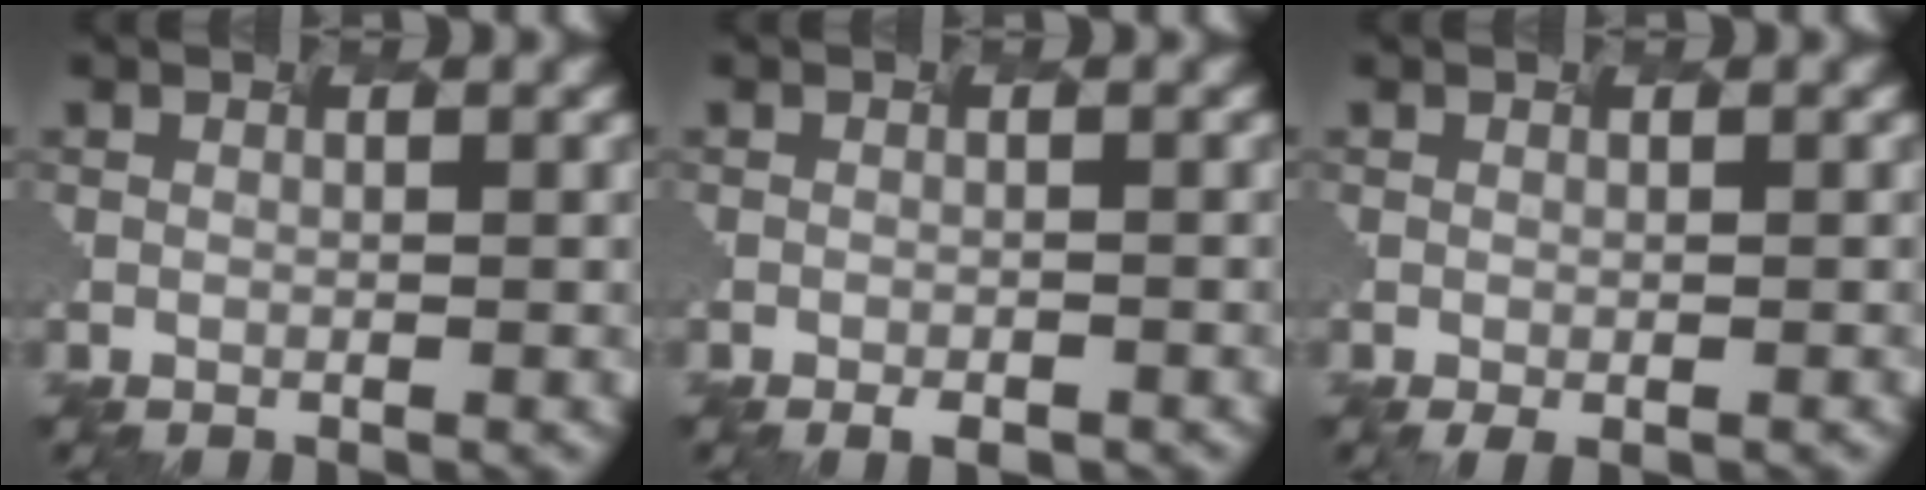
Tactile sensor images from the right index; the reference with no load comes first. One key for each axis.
{"total": 2.0, "fx": -1.6, "fy": -0.1, "fz": 1.1, "tx": -0.016, "ty": -0.006, "tz": 0.011}
{"total": 1.4, "fx": -1.0, "fy": -0.1, "fz": 0.9, "tx": -0.016, "ty": -0.001, "tz": 0.015}